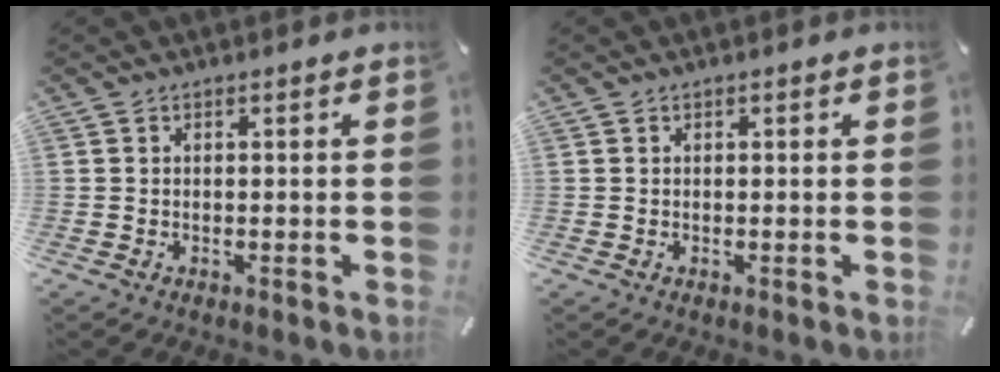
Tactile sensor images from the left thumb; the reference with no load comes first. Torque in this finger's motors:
{"motor_torque": [-0.01, -0.05, 0.01, -0.09, 0.01]}